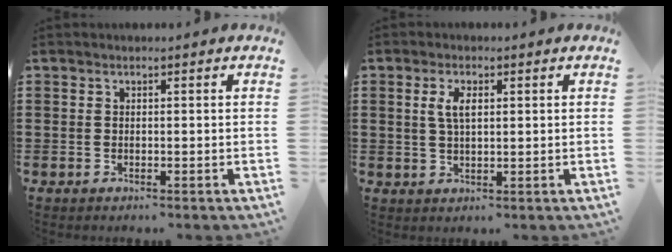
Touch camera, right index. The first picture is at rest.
{"total": 3.5, "force": [0.9, 1.5, 3.0], "torque": [-0.063, 0.008, 0.014]}